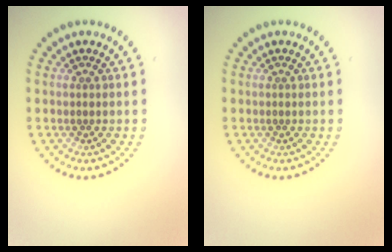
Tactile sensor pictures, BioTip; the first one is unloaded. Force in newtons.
{"total": 0.0}